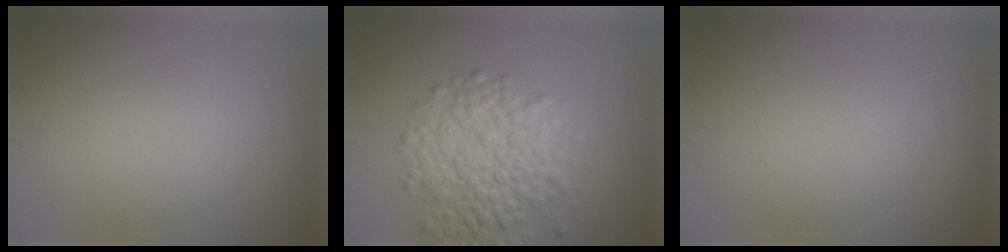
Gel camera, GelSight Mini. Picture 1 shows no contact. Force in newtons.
{"total": 6.3, "press": 6.3, "slide": 0.3}
{"total": 0.0}